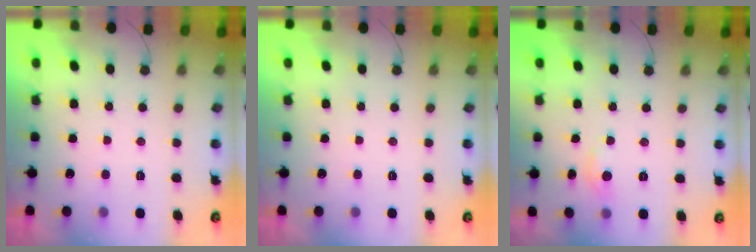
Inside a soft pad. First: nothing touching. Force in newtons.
{"total": 0.0}
{"total": 3.1, "press": 3.1, "slide": 0.4}